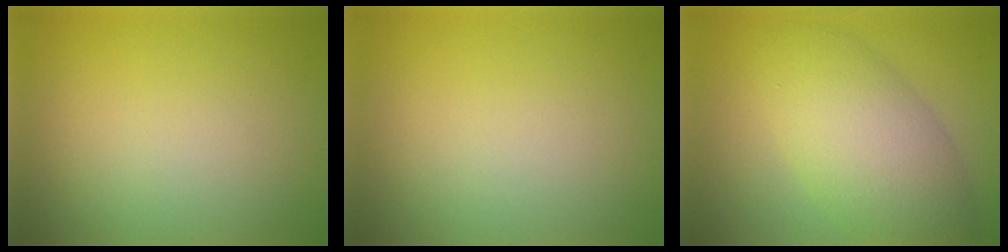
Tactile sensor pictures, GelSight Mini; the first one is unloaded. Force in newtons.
{"total": 0.0}
{"total": 7.3, "press": 7.3, "slide": 0.1}